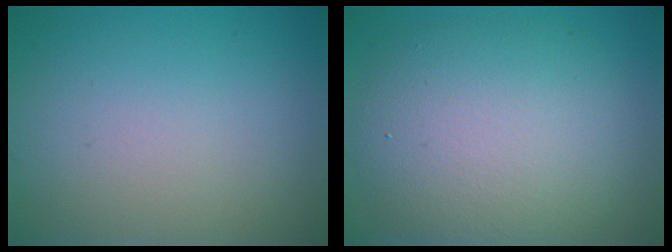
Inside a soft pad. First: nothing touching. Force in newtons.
{"total": 8.5, "press": 8.5, "slide": 0.8}